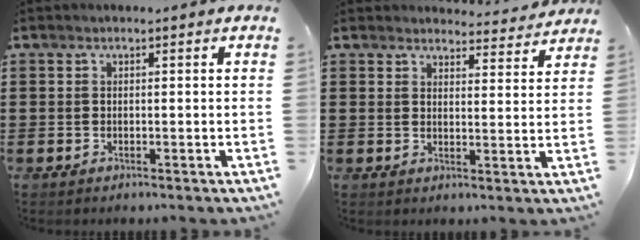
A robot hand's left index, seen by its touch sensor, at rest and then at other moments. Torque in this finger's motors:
{"motor_torque": [1.05, -1.09, 0.31, 0.02]}